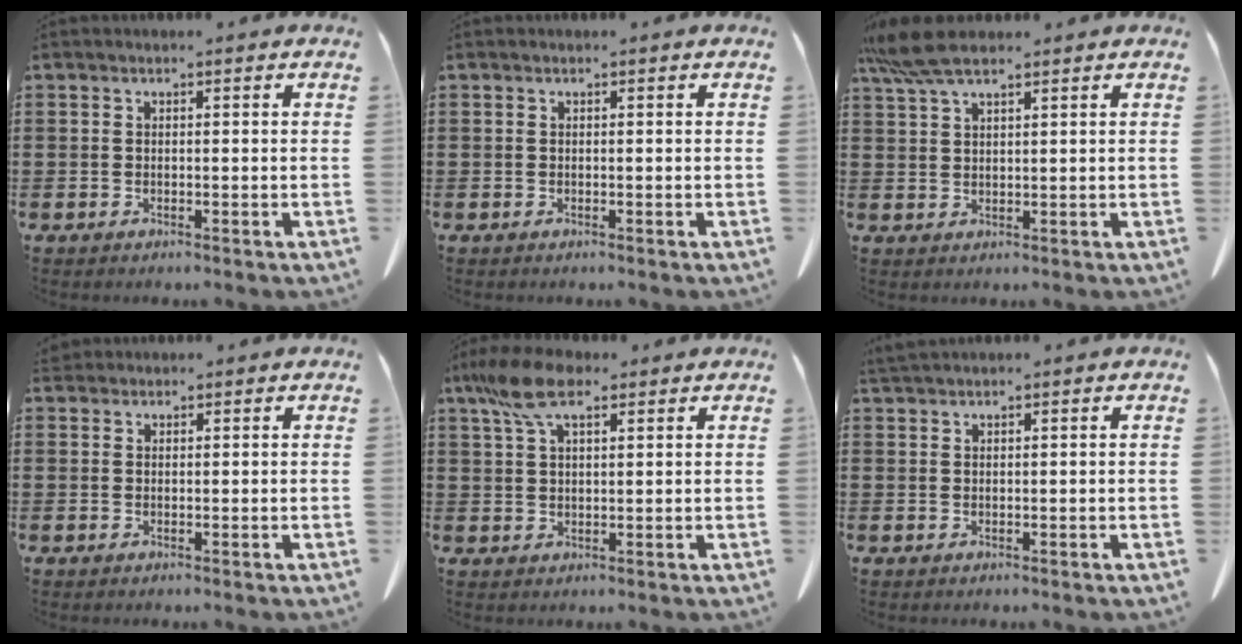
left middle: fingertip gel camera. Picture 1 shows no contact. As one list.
[{"total": 0.0}, {"total": 6.1, "force": [4.6, 1.4, 3.9], "torque": [-0.093, -0.005, 0.082]}, {"total": 1.3, "force": [1.2, 0.5, 0.2], "torque": [-0.008, 0.002, 0.024]}, {"total": 7.8, "force": [4.5, 2.8, 5.7], "torque": [-0.134, -0.002, 0.080]}, {"total": 1.3, "force": [1.2, 0.0, 0.4], "torque": [-0.011, -0.002, 0.025]}]